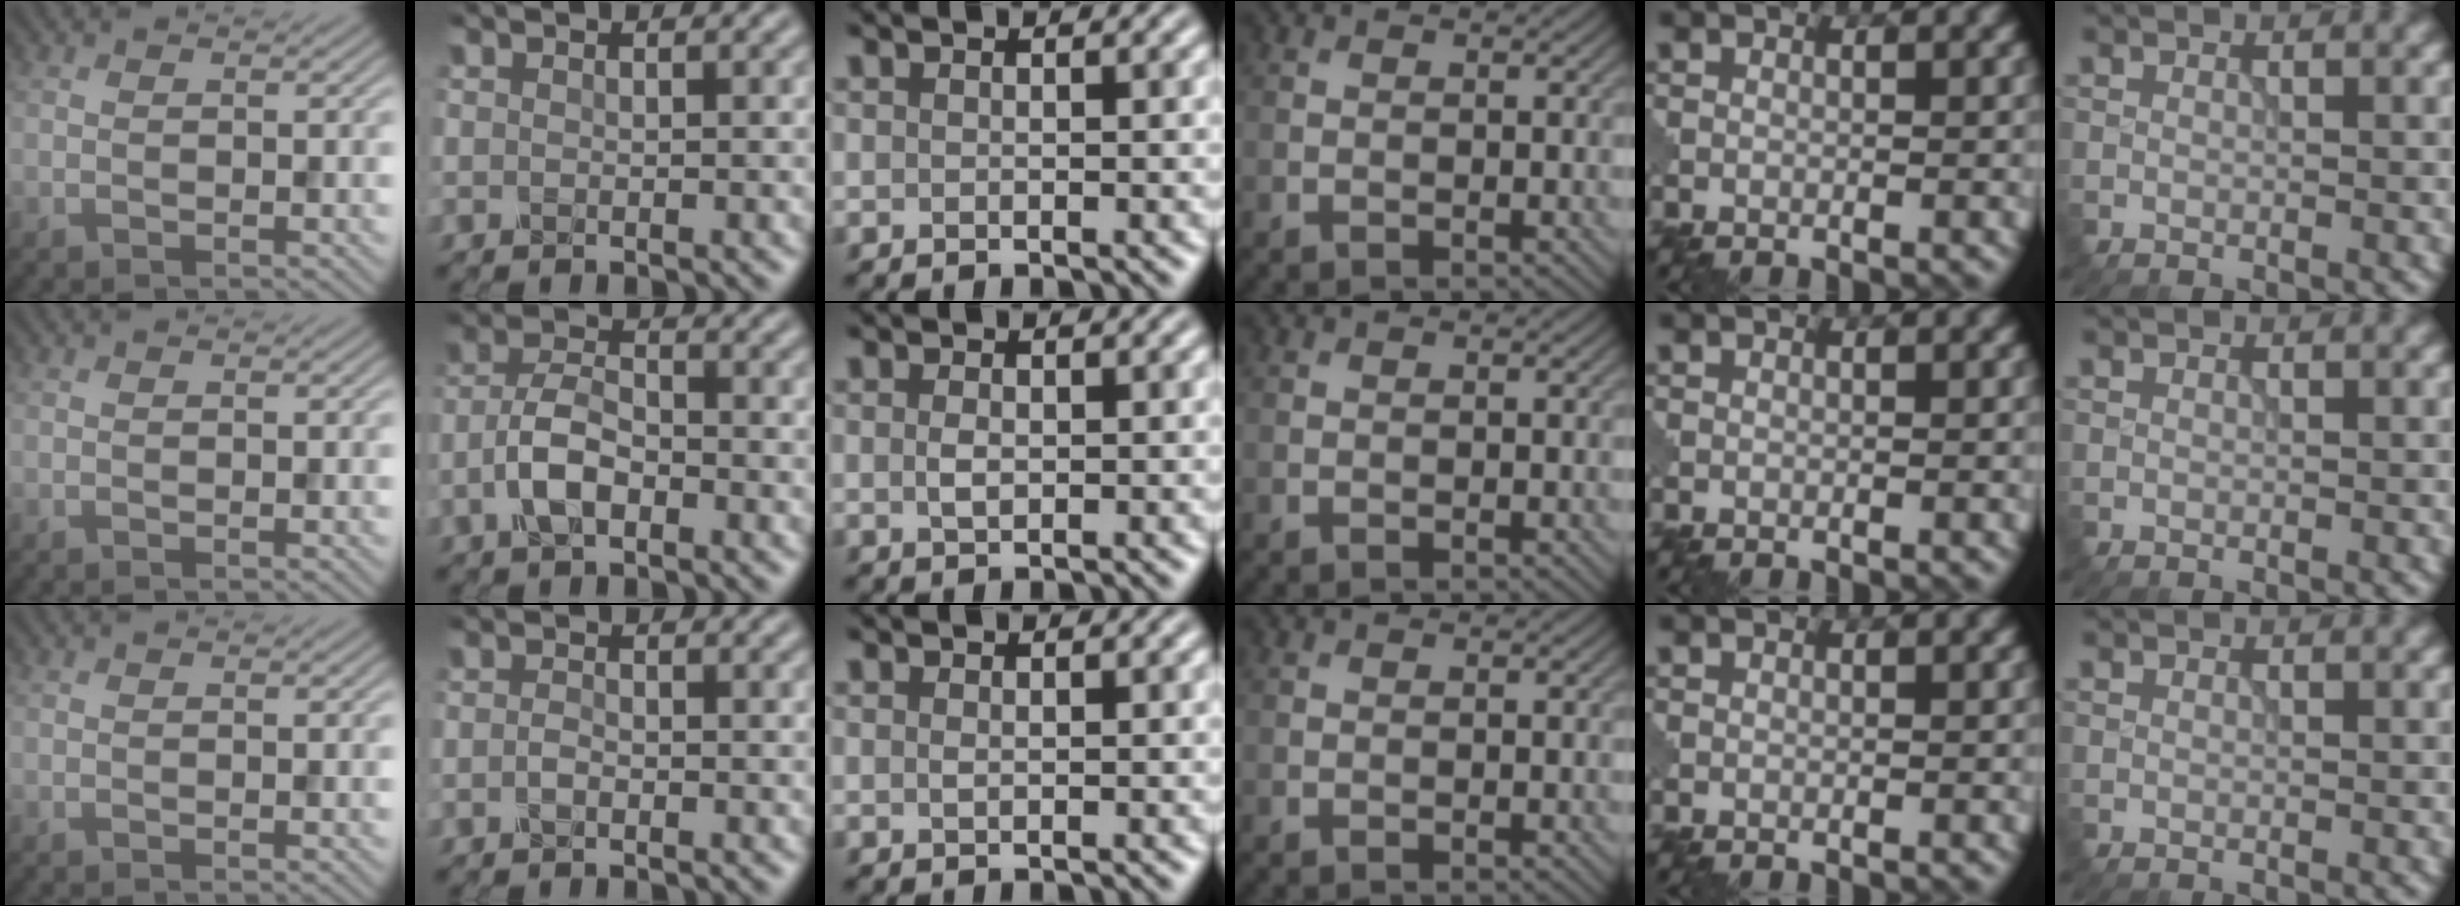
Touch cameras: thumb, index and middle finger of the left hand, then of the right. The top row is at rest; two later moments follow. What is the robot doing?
{"motion": "close", "object": "eyeshadow palette"}